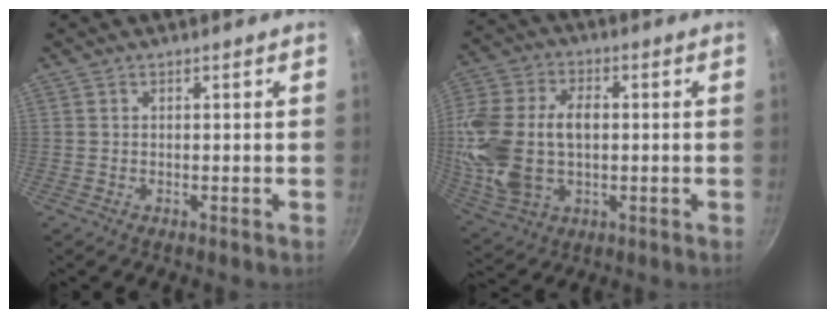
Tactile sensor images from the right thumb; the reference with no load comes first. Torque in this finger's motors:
{"motor_torque": [2.17, 2.84, 1.77, -0.29, 0.26]}